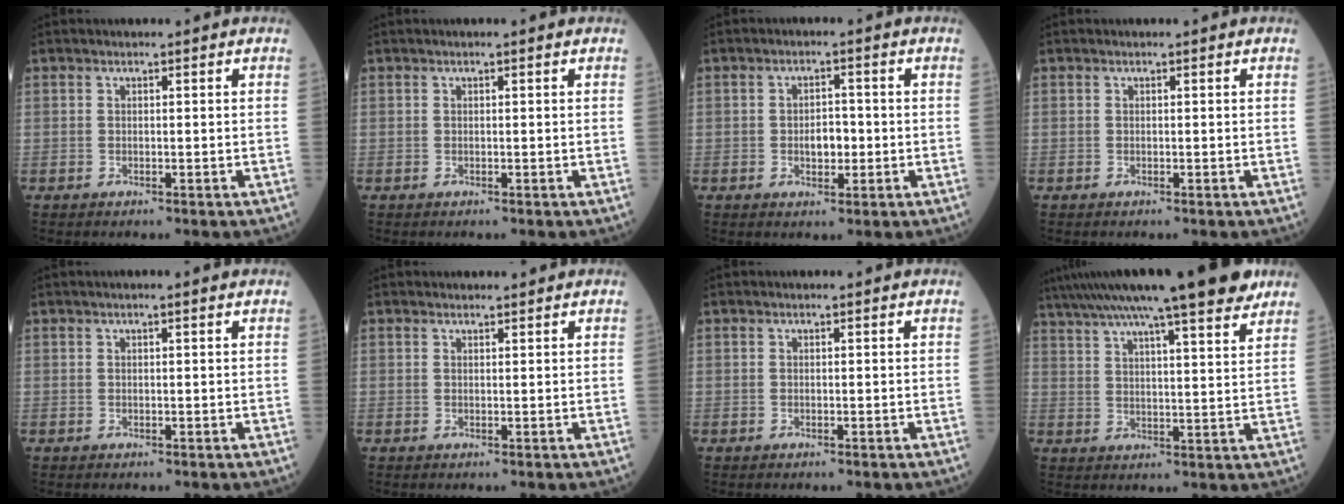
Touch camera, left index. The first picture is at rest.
{"total": 0.0}
{"total": 3.3, "force": [-0.7, 1.8, 2.7], "torque": [-0.043, 0.001, -0.010]}
{"total": 0.0}
{"total": 0.7, "force": [0.4, -0.2, 0.6], "torque": [-0.013, -0.001, 0.009]}
{"total": 0.6, "force": [0.6, 0.0, -0.1], "torque": [-0.007, -0.004, 0.011]}
{"total": 0.0}
{"total": 20.5, "force": [16.5, 1.4, 12.1], "torque": [-0.207, 0.027, 0.234]}